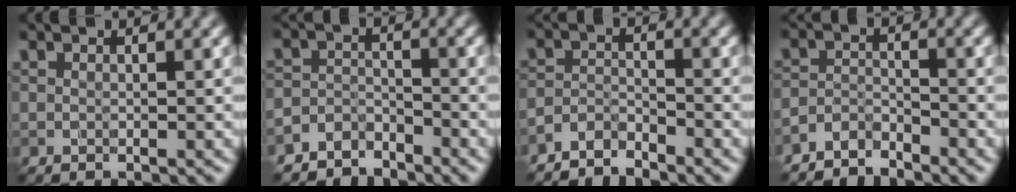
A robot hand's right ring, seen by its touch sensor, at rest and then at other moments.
{"total": 3.3, "force": [-3.1, 1.2, -0.1], "torque": [0.015, 0.004, -0.064]}
{"total": 2.7, "force": [-2.6, 0.3, 0.2], "torque": [-0.004, 0.000, -0.060]}
{"total": 2.9, "force": [-2.8, 0.6, 0.2], "torque": [-0.002, 0.001, -0.064]}